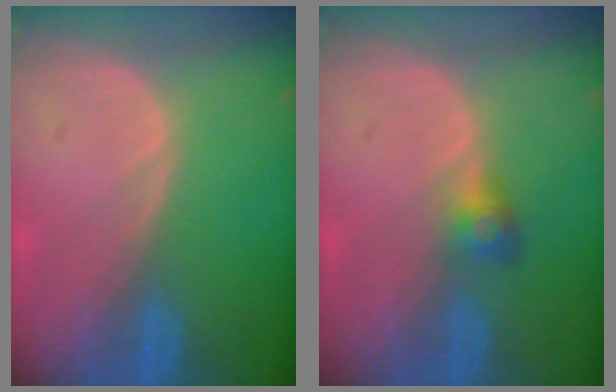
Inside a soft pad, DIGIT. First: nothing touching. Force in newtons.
{"total": 2.7, "press": 2.6, "slide": 0.8}